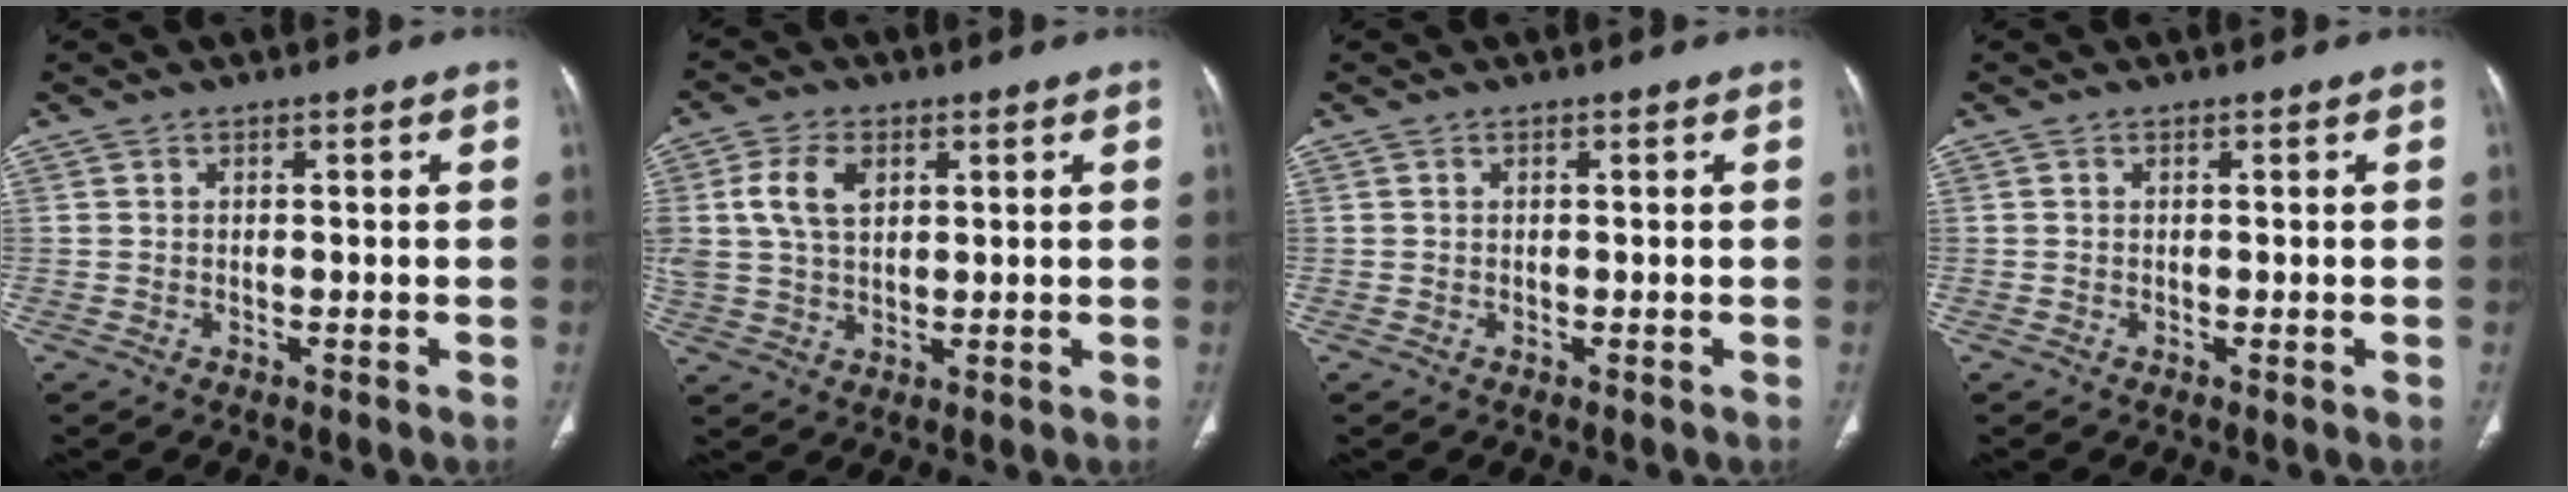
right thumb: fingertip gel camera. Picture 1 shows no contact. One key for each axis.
{"total": 7.6, "fx": 2.4, "fy": 4.8, "fz": 5.4, "tx": -0.107, "ty": 0.000, "tz": 0.049}
{"total": 0.0}
{"total": 0.0}